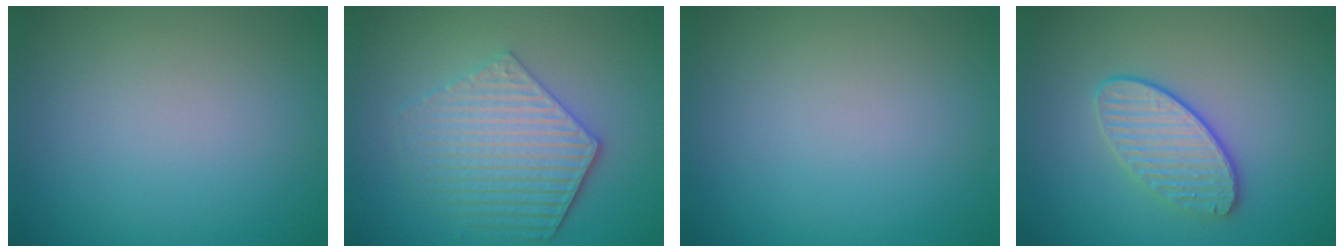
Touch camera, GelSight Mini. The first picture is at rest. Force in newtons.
{"total": 5.1, "press": 4.3, "slide": 2.8}
{"total": 0.0}
{"total": 3.0, "press": 2.8, "slide": 1.2}